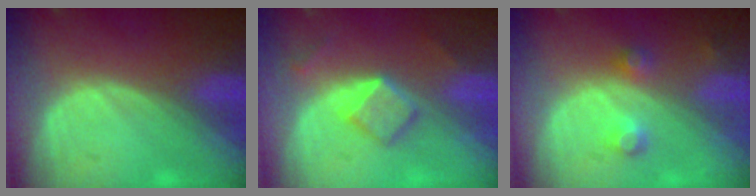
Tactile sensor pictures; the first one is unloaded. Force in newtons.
{"total": 5.2, "press": 4.5, "slide": 2.7}
{"total": 3.6, "press": 3.4, "slide": 1.1}